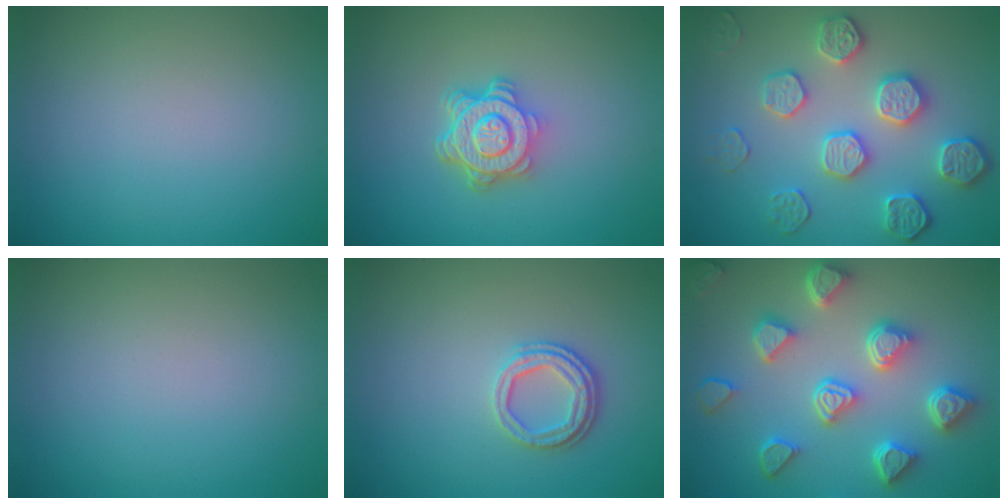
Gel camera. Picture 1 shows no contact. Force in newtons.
{"total": 4.8, "press": 3.7, "slide": 3.1}
{"total": 4.5, "press": 4.3, "slide": 1.2}
{"total": 0.0}
{"total": 2.5, "press": 2.1, "slide": 1.4}
{"total": 7.0, "press": 5.6, "slide": 4.1}